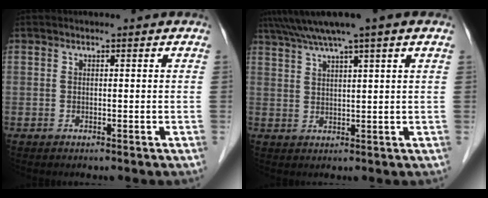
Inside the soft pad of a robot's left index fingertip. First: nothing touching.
{"total": 8.1, "force": [5.9, -0.6, 5.5], "torque": [-0.095, 0.039, 0.094]}